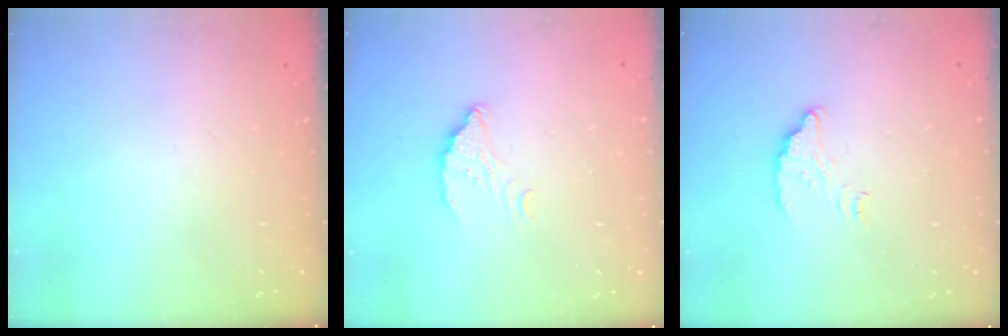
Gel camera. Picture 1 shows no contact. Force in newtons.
{"total": 4.0, "press": 4.0, "slide": 0.1}
{"total": 4.0, "press": 4.0, "slide": 0.1}